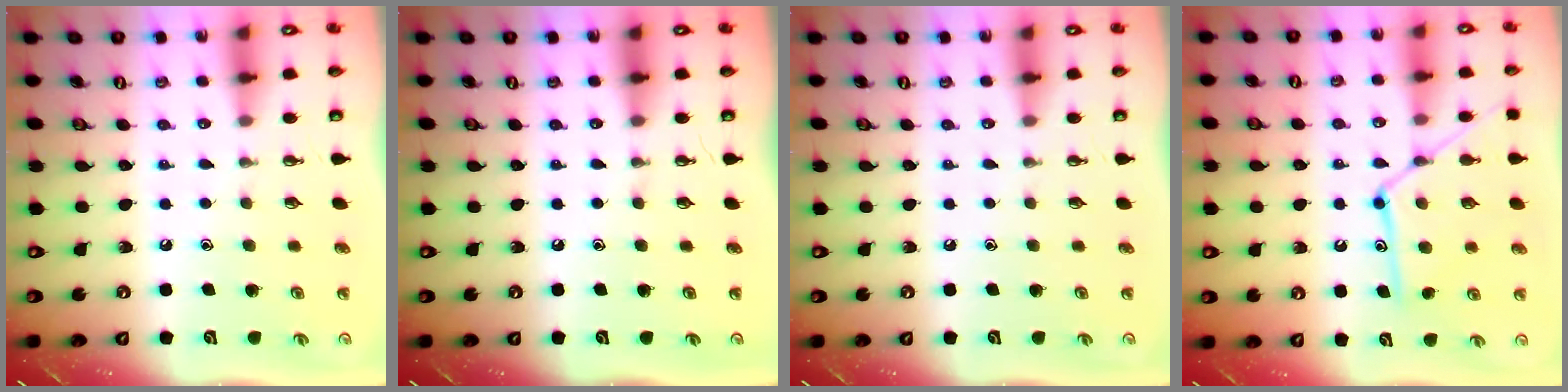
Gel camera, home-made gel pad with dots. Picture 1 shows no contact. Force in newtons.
{"total": 0.0}
{"total": 0.0}
{"total": 13.9, "press": 13.8, "slide": 0.9}